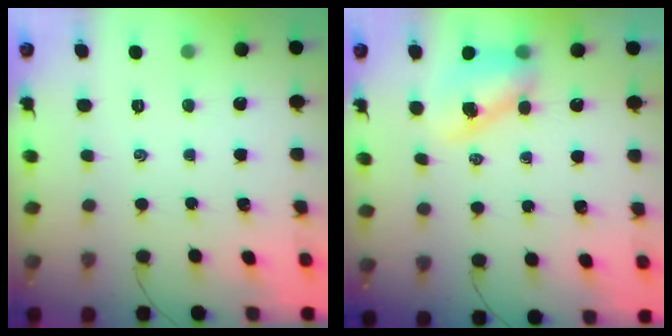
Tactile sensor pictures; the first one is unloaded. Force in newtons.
{"total": 8.1, "press": 8.0, "slide": 1.3}